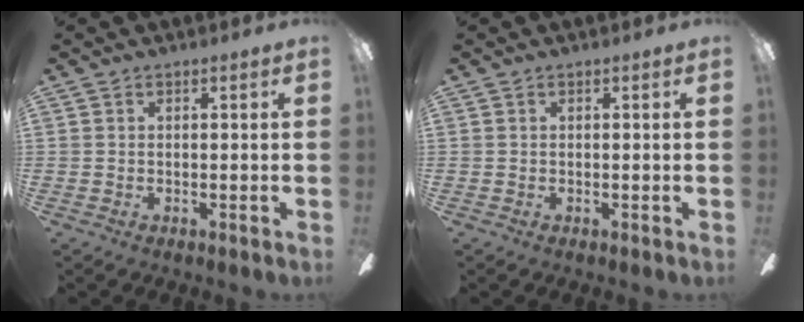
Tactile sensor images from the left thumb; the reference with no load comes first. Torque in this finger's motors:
{"motor_torque": [0.00, 0.00, 0.00, 0.00, 0.00]}